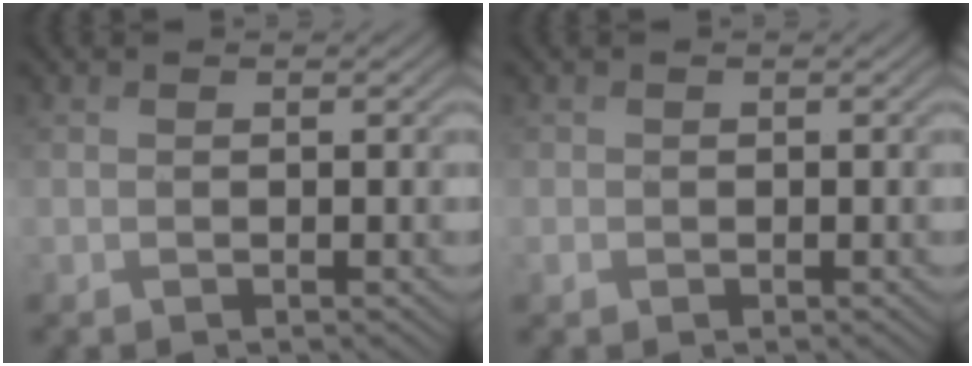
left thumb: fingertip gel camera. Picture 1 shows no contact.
{"total": 1.0, "force": [-0.2, 1.0, 0.1], "torque": [-0.002, -0.004, -0.008]}